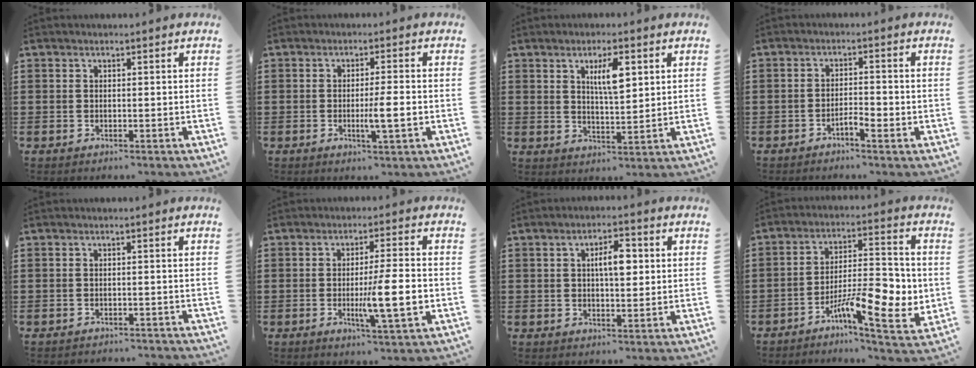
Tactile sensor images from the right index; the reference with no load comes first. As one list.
[{"total": 4.4, "force": [-0.9, 0.2, 4.3], "torque": [-0.073, -0.005, -0.018]}, {"total": 5.4, "force": [2.1, 1.6, 4.8], "torque": [-0.092, 0.004, 0.032]}, {"total": 2.4, "force": [-1.5, 0.4, 1.9], "torque": [-0.033, 0.003, -0.029]}, {"total": 1.3, "force": [-1.3, 0.0, 0.1], "torque": [-0.006, 0.001, -0.027]}, {"total": 9.5, "force": [-1.9, 1.2, 9.2], "torque": [-0.155, -0.017, -0.035]}, {"total": 4.8, "force": [0.7, 1.8, 4.4], "torque": [-0.071, 0.003, 0.006]}, {"total": 11.7, "force": [-4.1, 4.0, 10.2], "torque": [-0.147, 0.008, -0.066]}]